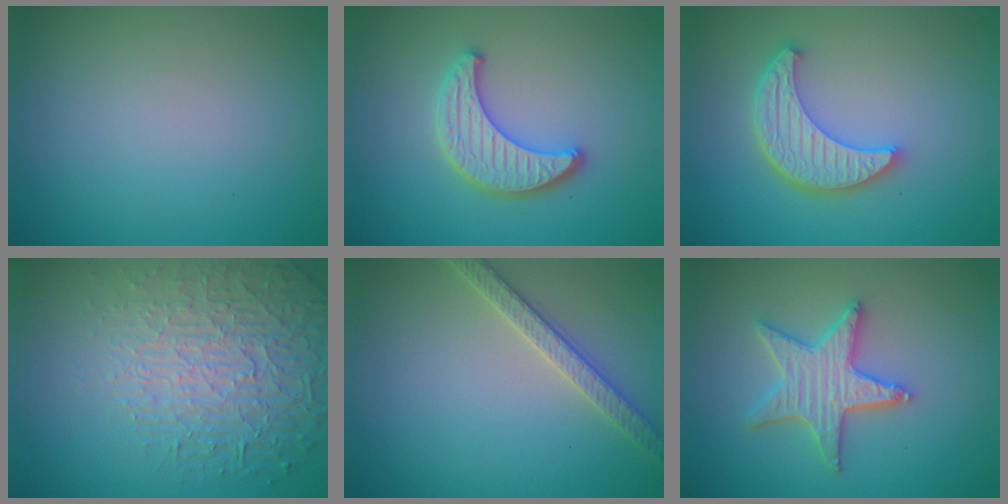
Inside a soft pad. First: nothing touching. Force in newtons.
{"total": 3.8, "press": 3.6, "slide": 1.2}
{"total": 5.5, "press": 4.2, "slide": 3.6}
{"total": 7.0, "press": 5.3, "slide": 4.6}
{"total": 2.7, "press": 2.7, "slide": 0.1}
{"total": 4.7, "press": 4.6, "slide": 0.8}